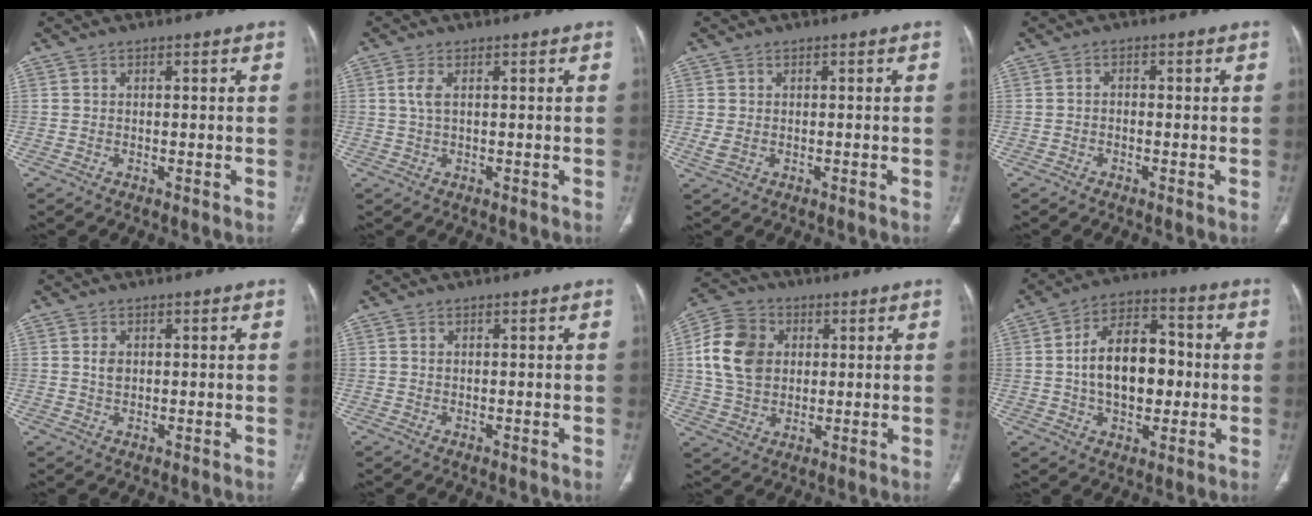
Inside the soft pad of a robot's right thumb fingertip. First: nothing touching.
{"total": 2.3, "force": [0.6, 0.9, 2.1], "torque": [-0.055, 0.006, 0.016]}
{"total": 1.7, "force": [0.0, 1.5, 0.9], "torque": [-0.027, -0.003, 0.001]}
{"total": 0.9, "force": [-0.3, 0.8, 0.3], "torque": [0.000, 0.004, -0.010]}
{"total": 1.9, "force": [0.4, 1.3, 1.2], "torque": [-0.018, -0.002, 0.010]}
{"total": 0.0}
{"total": 12.7, "force": [2.3, 9.9, 7.6], "torque": [-0.126, 0.007, 0.041]}
{"total": 15.3, "force": [-0.2, 9.5, 11.9], "torque": [-0.165, 0.031, -0.004]}